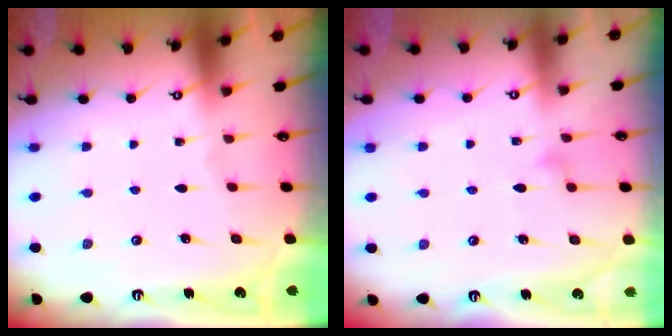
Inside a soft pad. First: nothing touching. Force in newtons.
{"total": 7.8, "press": 7.8, "slide": 0.6}